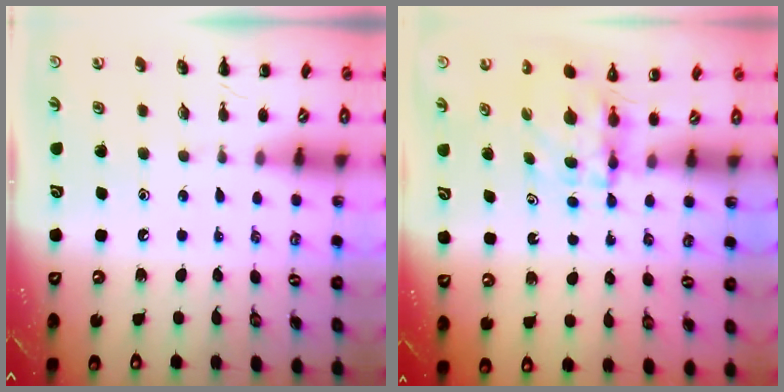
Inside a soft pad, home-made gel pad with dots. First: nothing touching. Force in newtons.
{"total": 3.9, "press": 3.9, "slide": 0.3}